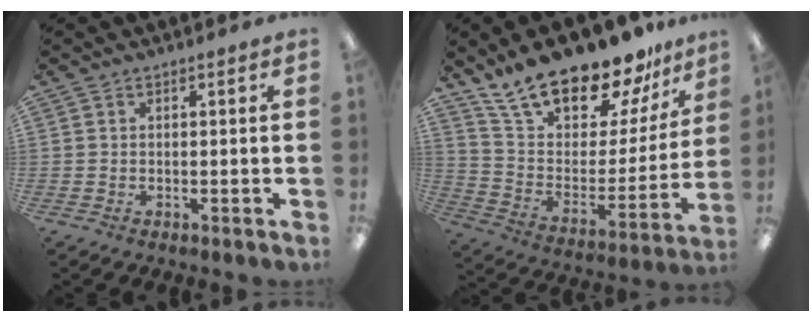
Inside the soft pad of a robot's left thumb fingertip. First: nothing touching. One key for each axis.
{"total": 21.4, "fx": 18.3, "fy": 7.4, "fz": 8.4, "tx": -0.149, "ty": -0.134, "tz": 0.320}